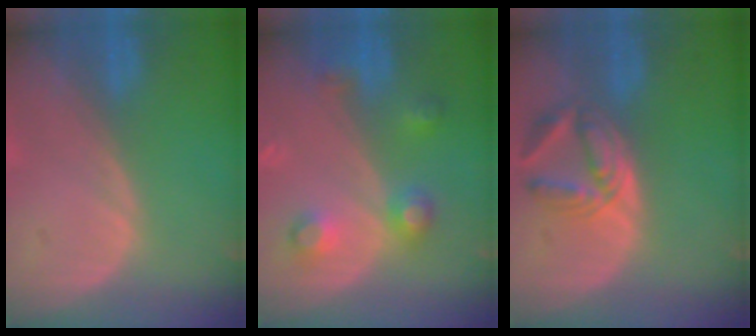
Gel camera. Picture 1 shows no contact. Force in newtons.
{"total": 5.1, "press": 5.1, "slide": 0.1}
{"total": 5.6, "press": 5.6, "slide": 0.8}